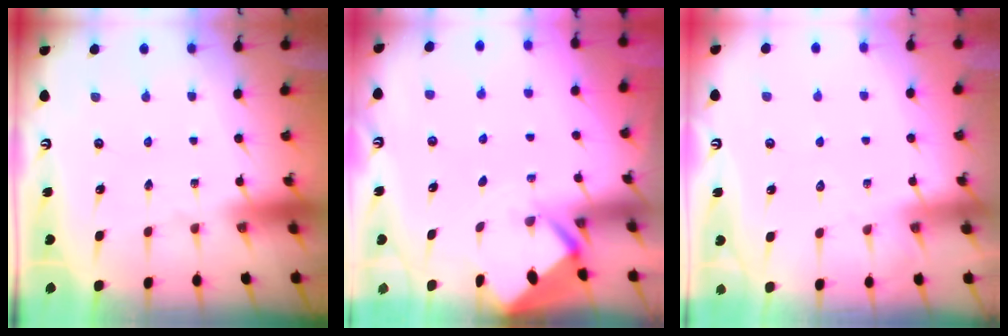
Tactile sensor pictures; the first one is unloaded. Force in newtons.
{"total": 2.9, "press": 2.9, "slide": 0.4}
{"total": 4.5, "press": 4.5, "slide": 0.6}